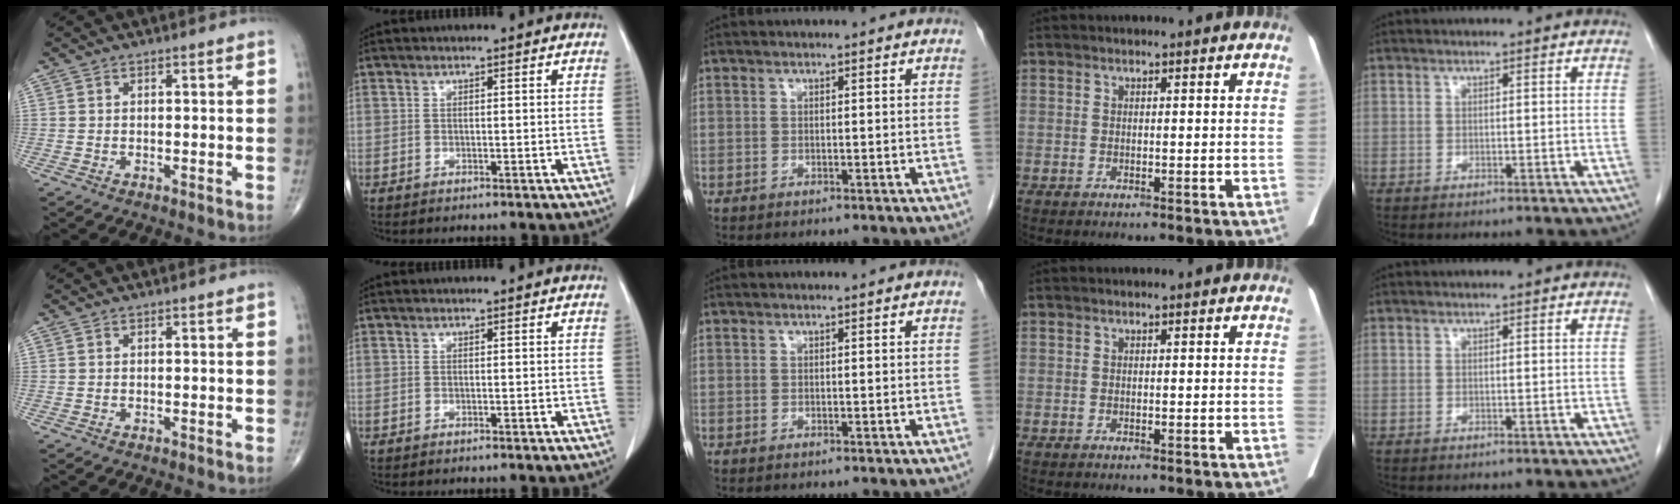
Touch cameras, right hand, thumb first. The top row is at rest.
{}